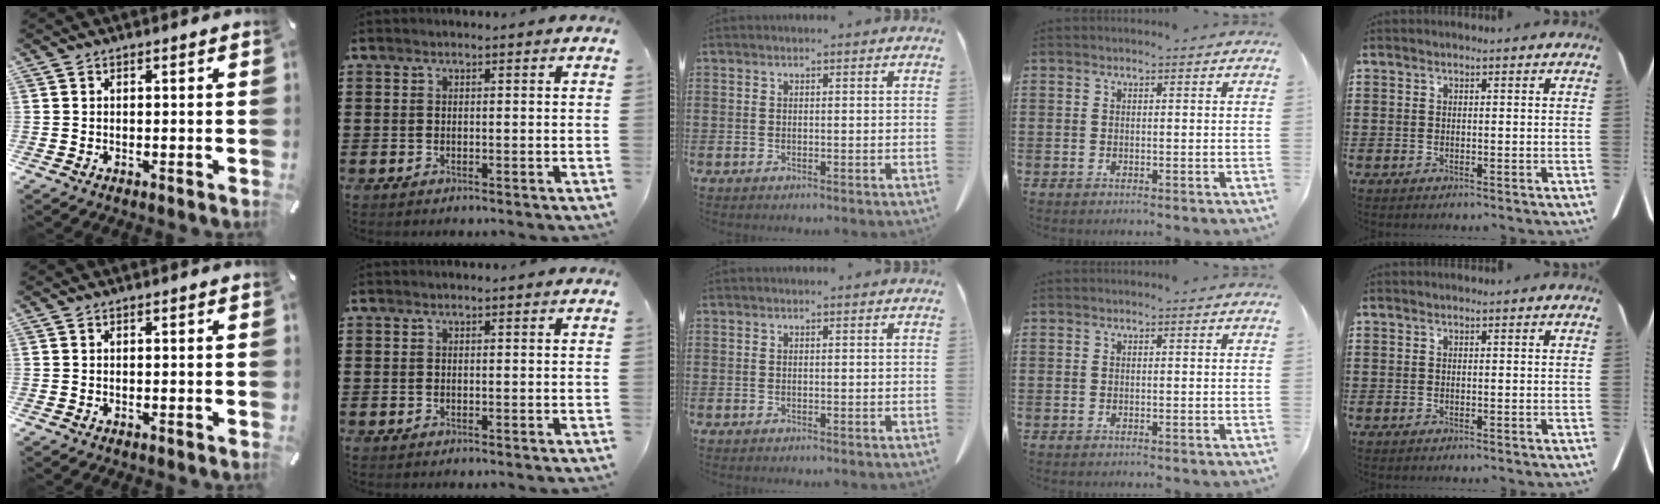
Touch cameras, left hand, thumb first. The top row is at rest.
{}